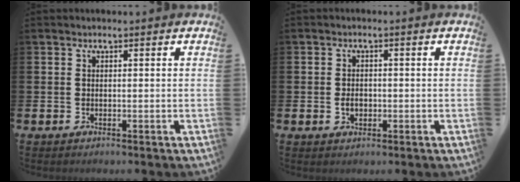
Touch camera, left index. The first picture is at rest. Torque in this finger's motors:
{"motor_torque": [0.08, 0.00, 0.03, 0.05]}